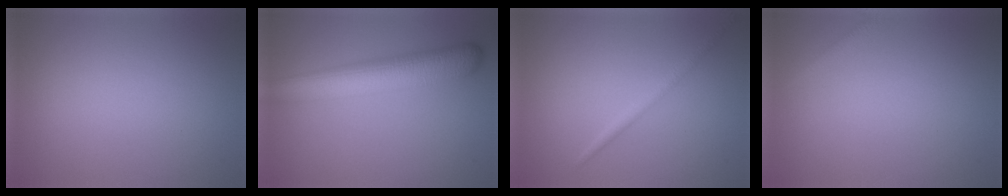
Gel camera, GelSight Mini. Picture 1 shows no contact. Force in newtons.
{"total": 7.0, "press": 7.0, "slide": 0.2}
{"total": 1.3, "press": 1.3, "slide": 0.1}
{"total": 0.9, "press": 0.9, "slide": 0.0}